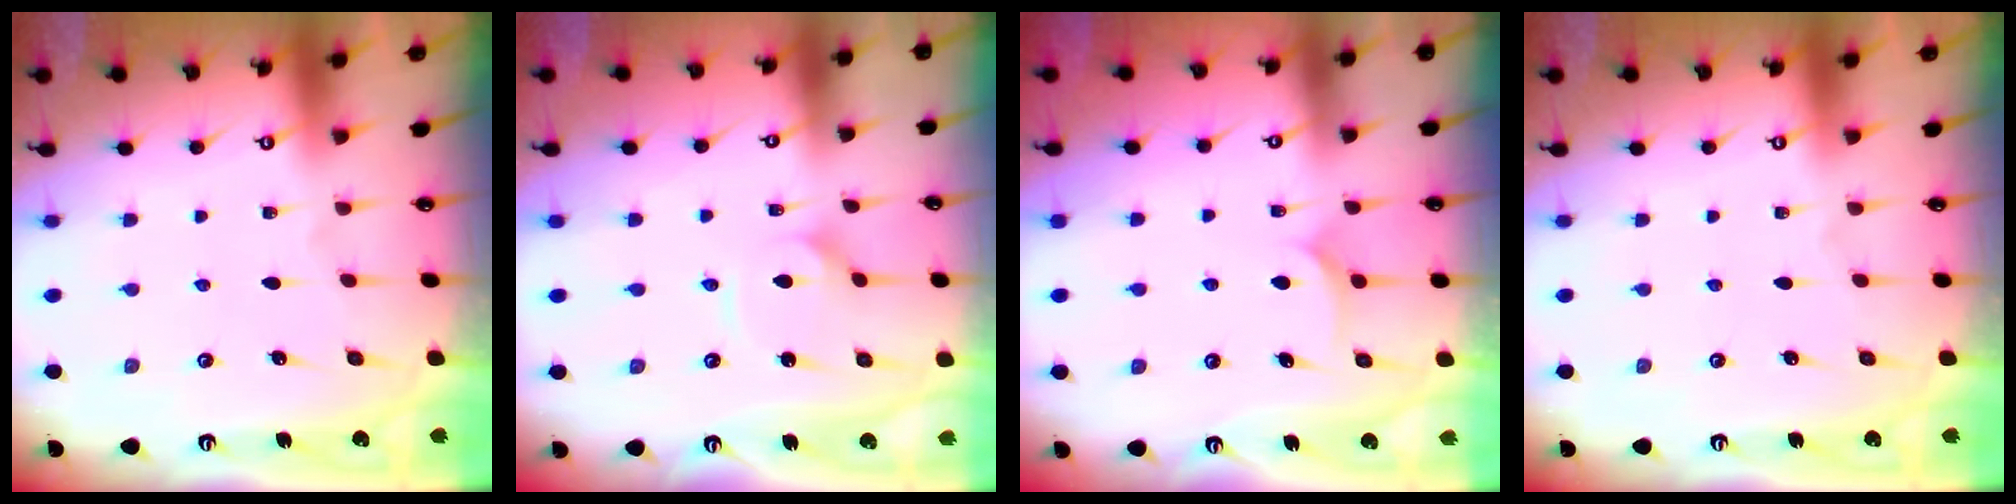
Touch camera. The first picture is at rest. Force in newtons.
{"total": 3.2, "press": 3.2, "slide": 0.1}
{"total": 5.8, "press": 5.8, "slide": 0.3}
{"total": 0.0}